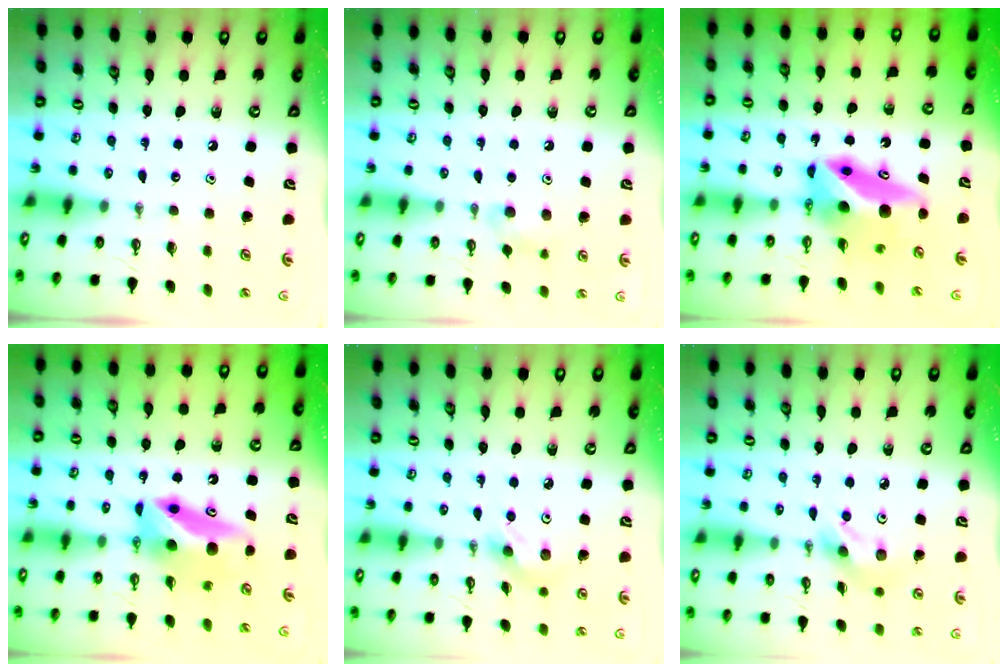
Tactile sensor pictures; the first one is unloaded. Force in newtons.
{"total": 6.1, "press": 6.0, "slide": 1.4}
{"total": 8.7, "press": 8.5, "slide": 1.8}
{"total": 10.3, "press": 6.9, "slide": 7.7}
{"total": 3.6, "press": 3.5, "slide": 1.0}
{"total": 7.0, "press": 7.0, "slide": 0.2}